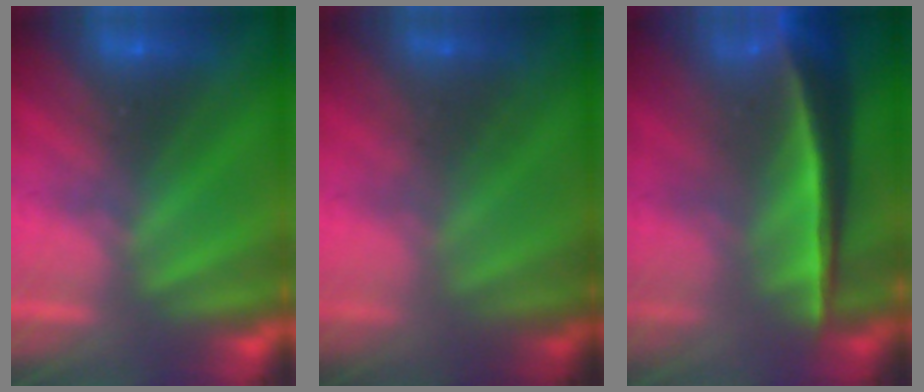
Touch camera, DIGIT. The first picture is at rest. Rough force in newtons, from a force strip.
{"total": 1.8}
{"total": 7.1}